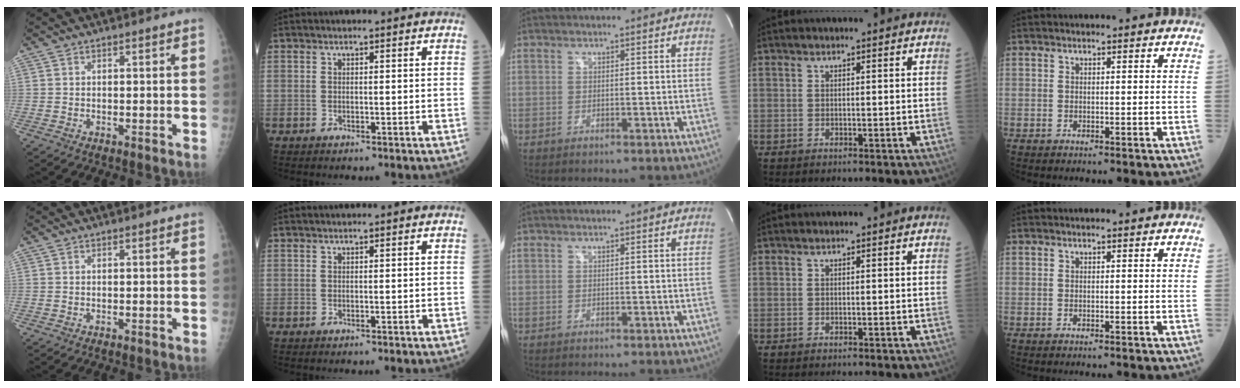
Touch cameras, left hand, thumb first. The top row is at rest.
{}